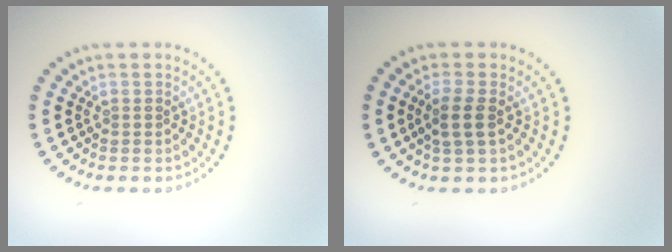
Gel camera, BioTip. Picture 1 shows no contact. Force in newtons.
{"total": 2.3, "press": 2.1, "slide": 0.8}